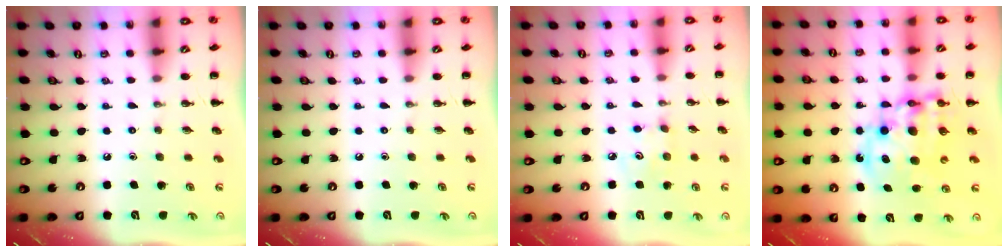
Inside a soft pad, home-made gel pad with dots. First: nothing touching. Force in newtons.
{"total": 0.0}
{"total": 5.0, "press": 4.9, "slide": 1.1}
{"total": 14.1, "press": 13.7, "slide": 3.3}